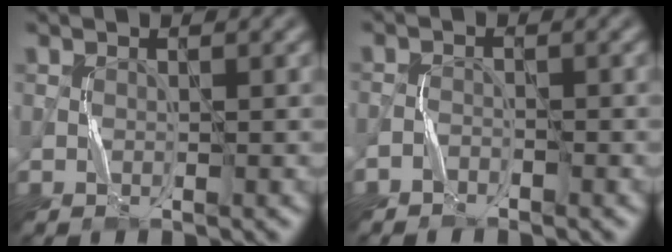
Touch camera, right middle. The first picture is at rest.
{"total": 1.1, "force": [-1.0, 0.4, 0.1], "torque": [0.000, 0.006, -0.022]}